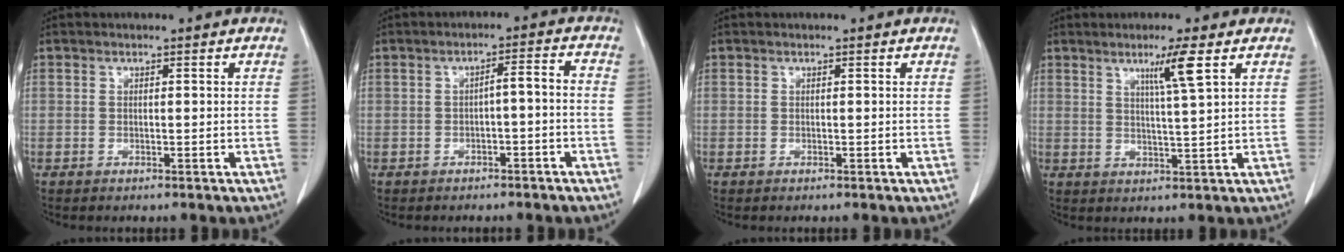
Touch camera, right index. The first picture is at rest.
{"total": 3.2, "force": [-1.2, 0.6, 2.9], "torque": [-0.042, 0.016, -0.017]}
{"total": 0.0}
{"total": 5.1, "force": [2.6, -1.0, 4.3], "torque": [-0.078, -0.009, 0.047]}